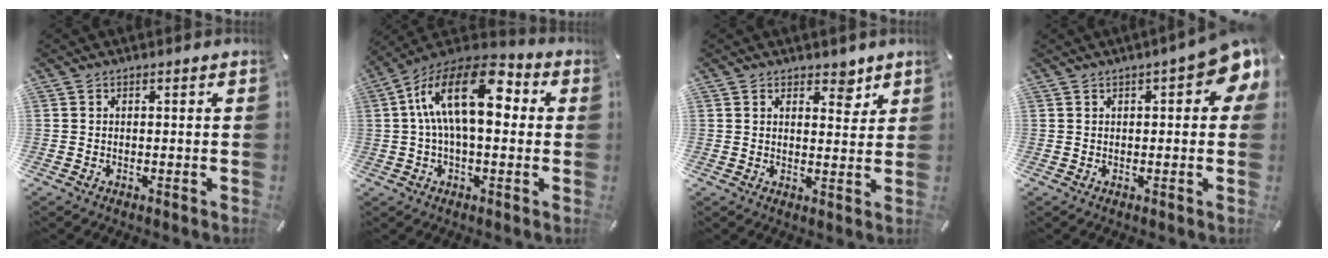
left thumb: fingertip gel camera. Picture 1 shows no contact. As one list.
[{"total": 17.5, "force": [3.3, 8.9, 14.7], "torque": [-0.283, -0.010, 0.051]}, {"total": 4.7, "force": [3.2, 2.8, 2.0], "torque": [-0.009, -0.020, 0.049]}, {"total": 8.6, "force": [3.0, 3.0, 7.5], "torque": [-0.099, -0.012, 0.048]}]